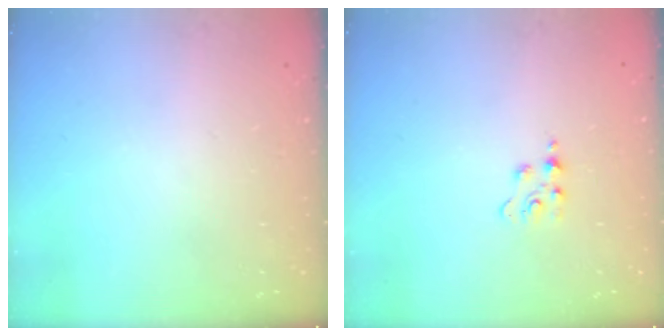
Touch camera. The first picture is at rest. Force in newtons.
{"total": 2.8, "press": 2.8, "slide": 0.4}